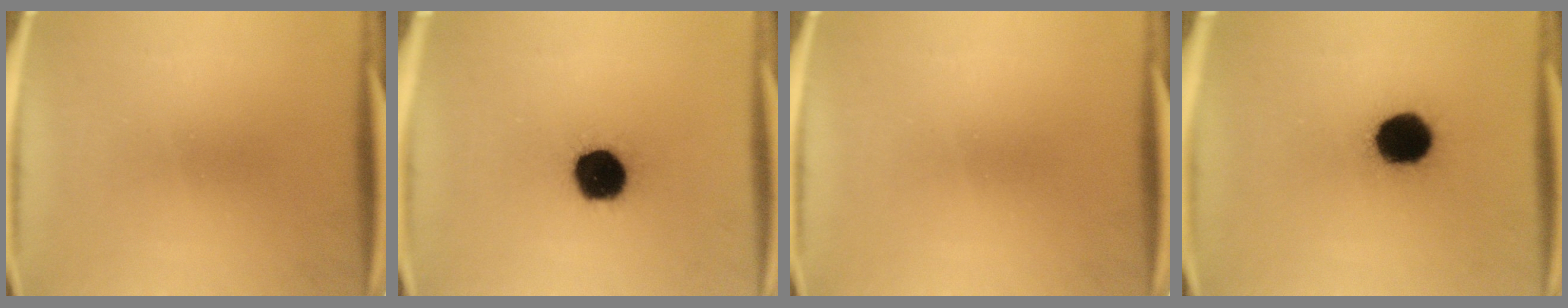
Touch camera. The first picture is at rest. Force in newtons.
{"total": 14.8}
{"total": 0.0}
{"total": 14.5}